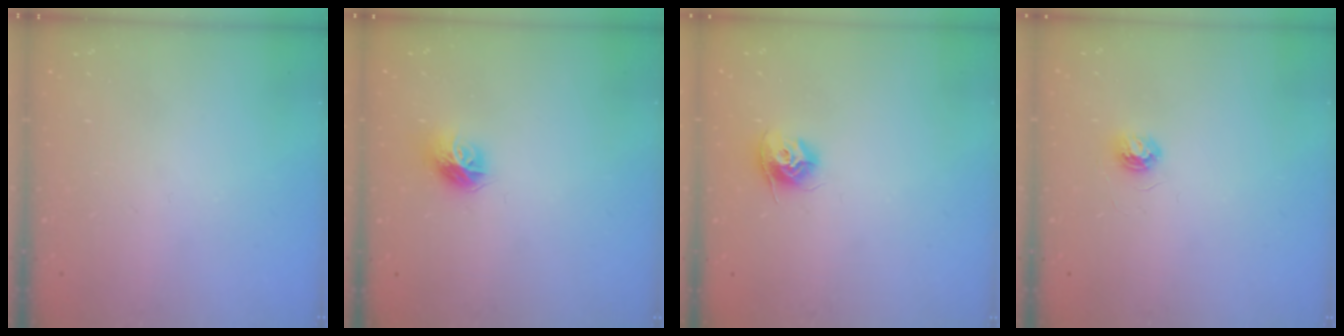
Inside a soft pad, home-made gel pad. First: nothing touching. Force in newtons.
{"total": 9.4, "press": 9.4, "slide": 0.5}
{"total": 9.7, "press": 9.7, "slide": 0.5}
{"total": 3.7, "press": 3.7, "slide": 0.4}